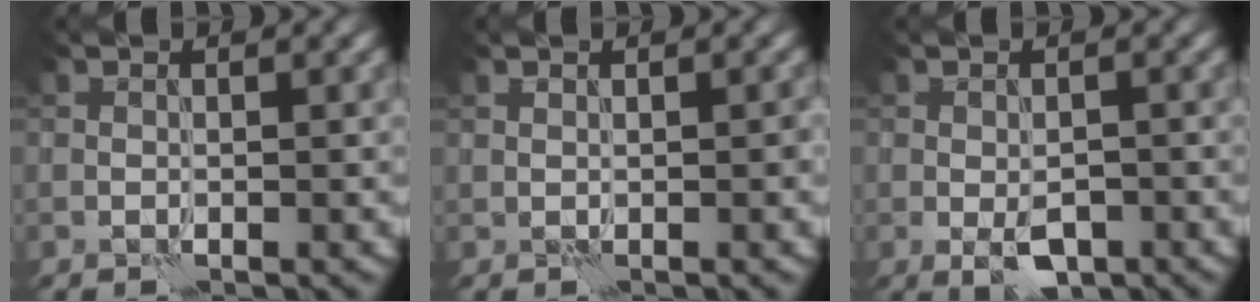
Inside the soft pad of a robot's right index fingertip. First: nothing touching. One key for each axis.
{"total": 0.5, "fx": 0.0, "fy": 0.3, "fz": 0.5, "tx": -0.009, "ty": 0.002, "tz": 0.001}
{"total": 3.2, "fx": -1.4, "fy": 1.6, "fz": 2.4, "tx": -0.039, "ty": -0.003, "tz": -0.022}